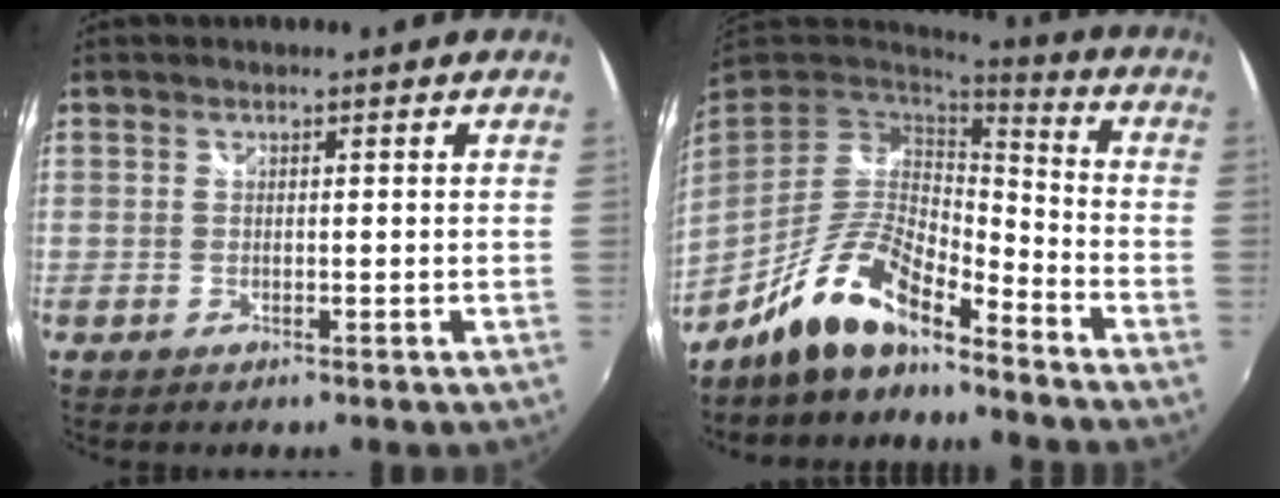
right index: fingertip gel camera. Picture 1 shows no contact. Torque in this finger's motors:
{"motor_torque": [1.03, -1.10, 0.75, 0.19]}